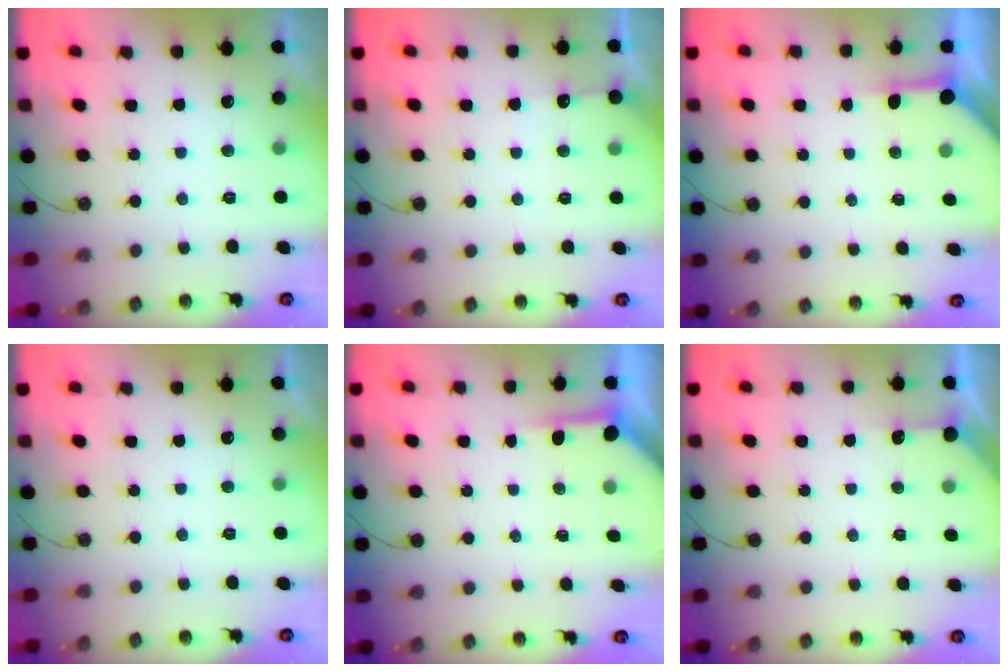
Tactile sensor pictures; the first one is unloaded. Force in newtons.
{"total": 2.9, "press": 2.8, "slide": 0.4}
{"total": 3.9, "press": 3.8, "slide": 0.4}
{"total": 0.0}
{"total": 3.6, "press": 3.6, "slide": 0.5}
{"total": 3.0, "press": 2.9, "slide": 0.4}